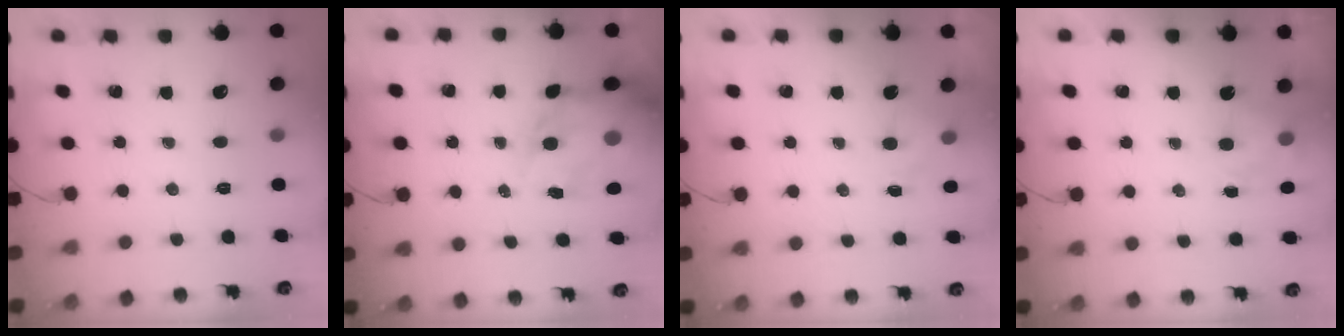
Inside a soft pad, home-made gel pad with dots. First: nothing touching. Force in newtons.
{"total": 15.5, "press": 15.1, "slide": 3.8}
{"total": 4.1, "press": 4.0, "slide": 1.2}
{"total": 5.6, "press": 5.5, "slide": 1.1}